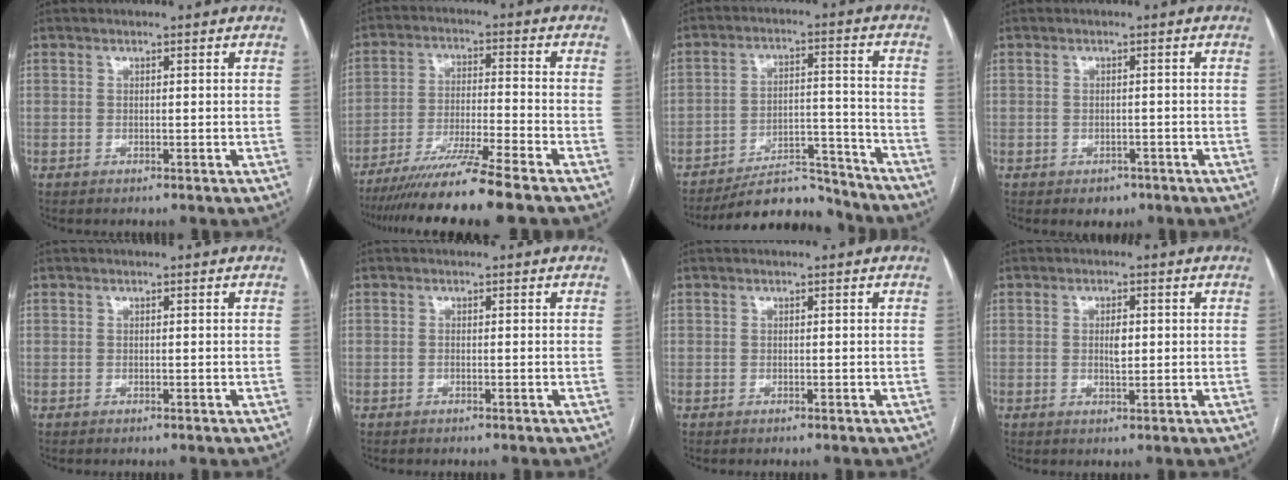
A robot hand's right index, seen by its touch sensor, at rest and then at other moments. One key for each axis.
{"total": 12.8, "fx": -10.4, "fy": -1.9, "fz": 7.2, "tx": -0.110, "ty": -0.033, "tz": -0.175}
{"total": 11.7, "fx": -11.1, "fy": 2.7, "fz": 2.3, "tx": -0.024, "ty": 0.036, "tz": -0.174}
{"total": 2.7, "fx": -1.7, "fy": 1.9, "fz": 1.0, "tx": -0.005, "ty": 0.004, "tz": -0.013}
{"total": 0.0}
{"total": 0.0}
{"total": 0.0}
{"total": 2.6, "fx": 0.3, "fy": 0.9, "fz": 2.4, "tx": -0.041, "ty": -0.001, "tz": 0.005}